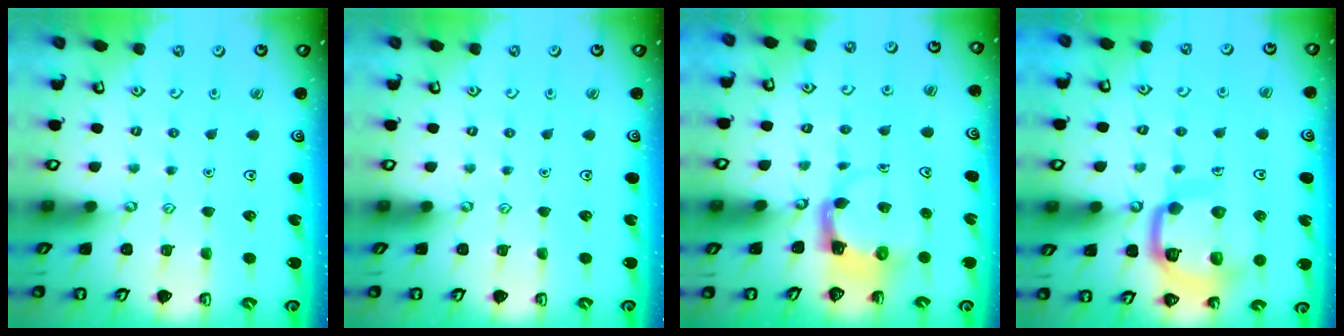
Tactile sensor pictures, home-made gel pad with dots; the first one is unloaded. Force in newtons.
{"total": 0.0}
{"total": 3.7, "press": 3.6, "slide": 0.7}
{"total": 15.9, "press": 15.9, "slide": 1.6}